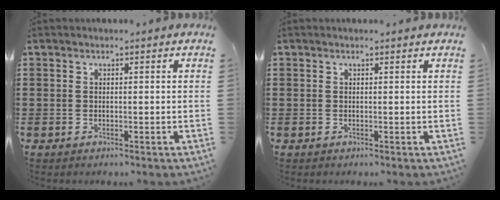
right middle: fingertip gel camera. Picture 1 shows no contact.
{"total": 0.0}